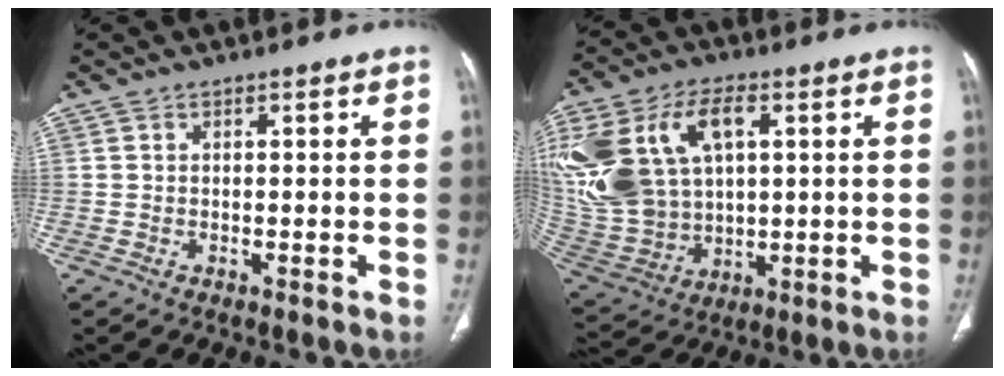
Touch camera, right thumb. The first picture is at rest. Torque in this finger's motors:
{"motor_torque": [0.44, 0.79, 1.56, 1.22, 0.31]}